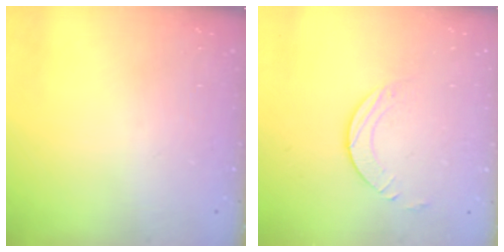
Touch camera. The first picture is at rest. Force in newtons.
{"total": 2.7, "press": 2.7, "slide": 0.2}